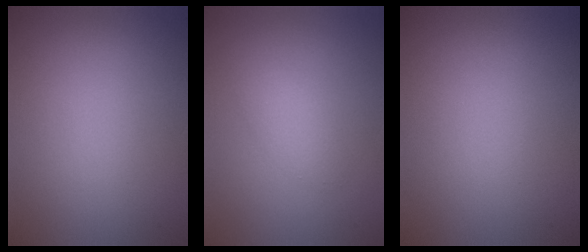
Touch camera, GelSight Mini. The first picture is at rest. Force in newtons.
{"total": 1.4, "press": 1.4, "slide": 0.1}
{"total": 0.0}